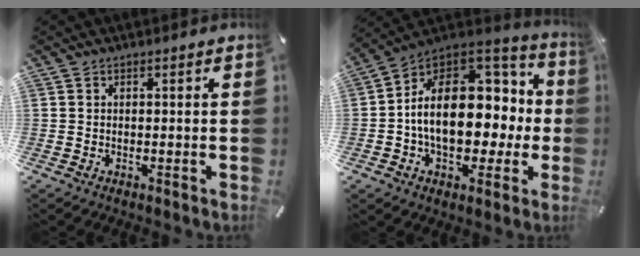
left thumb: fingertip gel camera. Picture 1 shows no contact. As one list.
[{"total": 19.3, "force": [0.4, 13.2, 14.1], "torque": [-0.238, -0.005, 0.013]}]